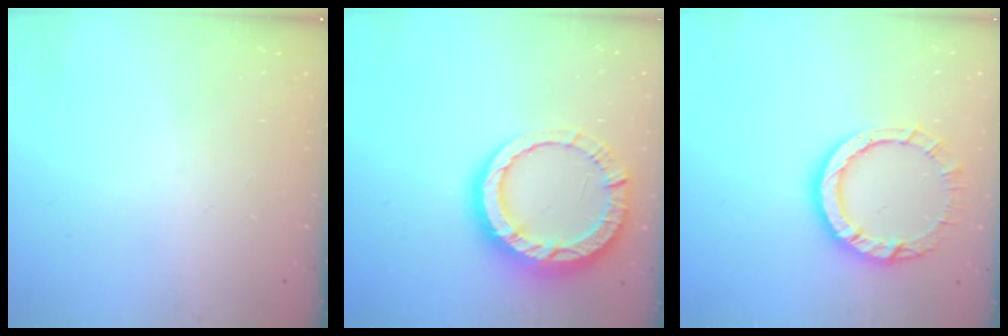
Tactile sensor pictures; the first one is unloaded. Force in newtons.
{"total": 13.9, "press": 13.8, "slide": 1.5}
{"total": 10.2, "press": 10.2, "slide": 0.9}